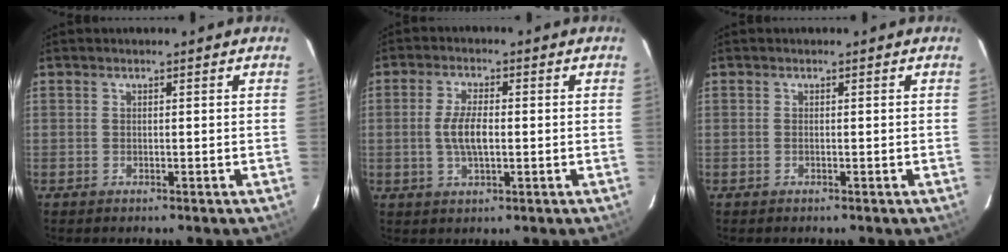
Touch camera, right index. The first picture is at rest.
{"total": 5.5, "force": [-0.4, 2.1, 5.1], "torque": [-0.100, 0.001, -0.006]}
{"total": 0.0}